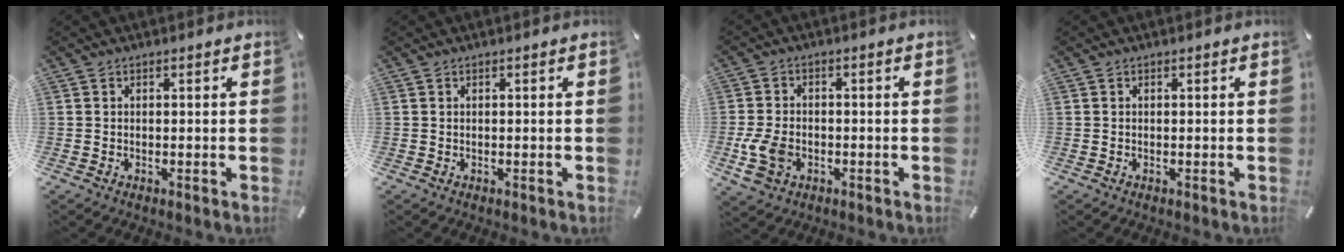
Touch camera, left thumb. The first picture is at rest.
{"total": 0.0}
{"total": 7.7, "force": [-2.1, 5.4, 5.0], "torque": [-0.118, 0.004, -0.038]}
{"total": 0.0}